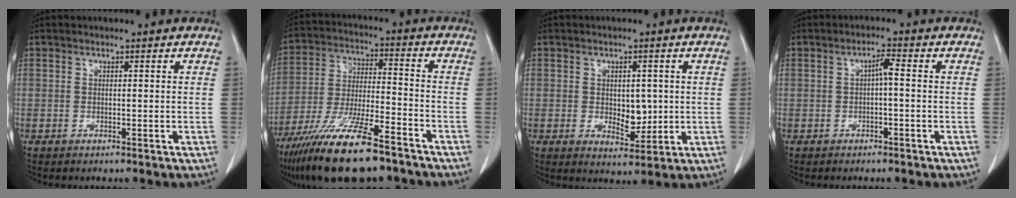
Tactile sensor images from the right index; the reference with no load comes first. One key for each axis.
{"total": 17.7, "fx": -12.7, "fy": 3.0, "fz": 12.0, "tx": -0.232, "ty": -0.037, "tz": -0.227}
{"total": 4.8, "fx": 0.2, "fy": 2.8, "fz": 3.9, "tx": -0.053, "ty": -0.001, "tz": 0.016}
{"total": 2.2, "fx": -0.1, "fy": 0.3, "fz": 2.1, "tx": -0.036, "ty": 0.005, "tz": -0.002}